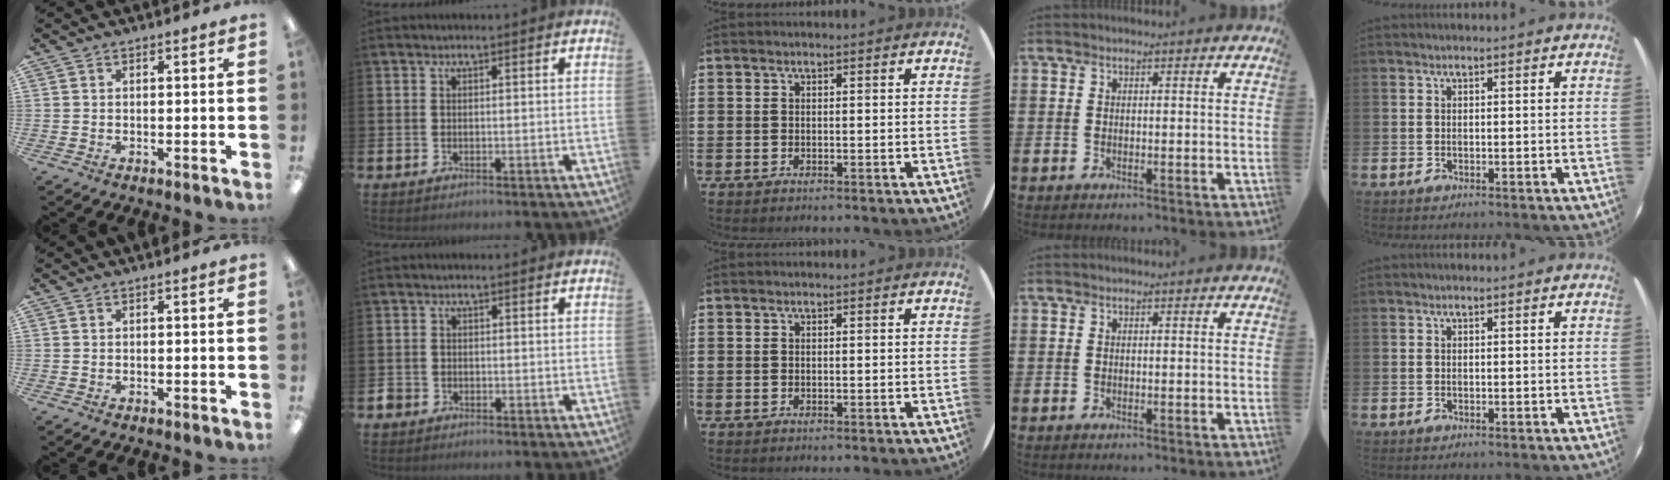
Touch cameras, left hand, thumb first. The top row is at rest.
{"index": {"total": 1.3, "force": [-1.0, 0.9, 0.1], "torque": [-0.003, 0.003, -0.023]}}